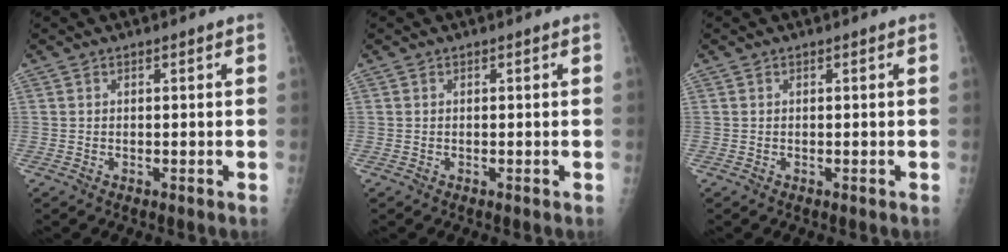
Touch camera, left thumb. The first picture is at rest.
{"total": 0.0}
{"total": 0.0}